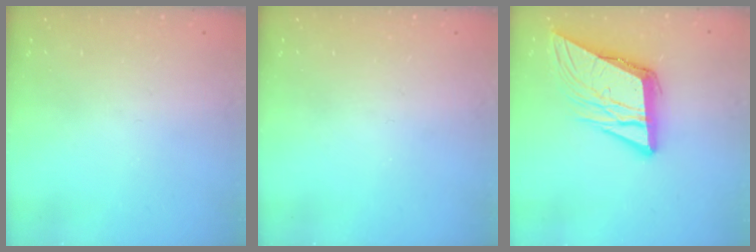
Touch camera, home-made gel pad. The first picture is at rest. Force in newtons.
{"total": 0.0}
{"total": 13.7, "press": 13.4, "slide": 2.6}